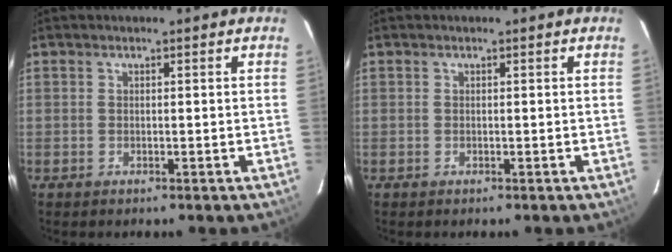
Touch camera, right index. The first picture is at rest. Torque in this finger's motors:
{"motor_torque": [0.01, 0.00, 0.00, 0.01]}